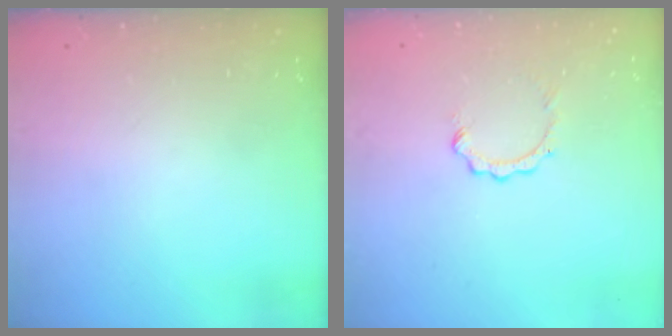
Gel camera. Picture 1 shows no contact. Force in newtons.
{"total": 2.6, "press": 2.6, "slide": 0.3}